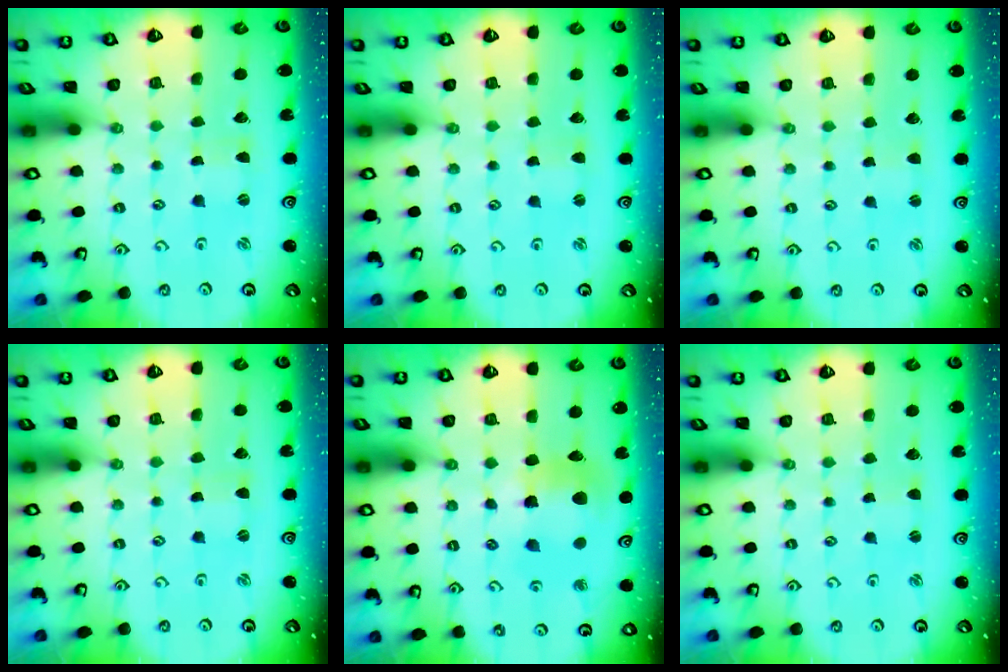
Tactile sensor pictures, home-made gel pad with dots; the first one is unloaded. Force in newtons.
{"total": 1.2, "press": 1.2, "slide": 0.2}
{"total": 1.1, "press": 1.1, "slide": 0.2}
{"total": 0.7, "press": 0.7, "slide": 0.1}
{"total": 11.2, "press": 11.2, "slide": 1.4}
{"total": 0.9, "press": 0.8, "slide": 0.2}